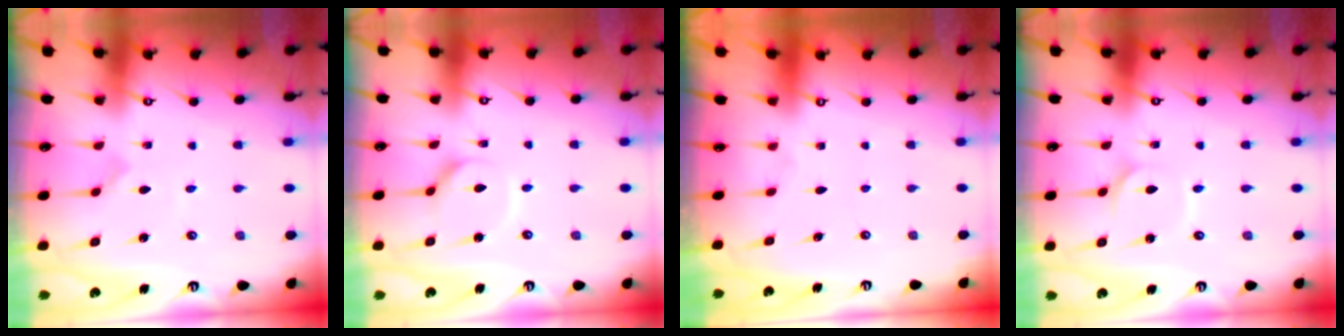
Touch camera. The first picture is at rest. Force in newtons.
{"total": 4.8, "press": 4.8, "slide": 0.5}
{"total": 0.0}
{"total": 2.1, "press": 2.1, "slide": 0.3}